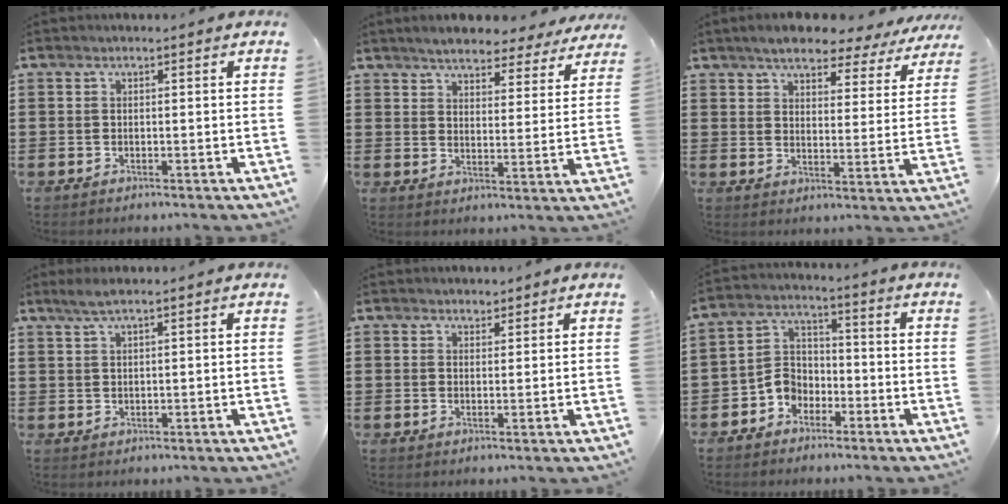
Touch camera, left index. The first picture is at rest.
{"total": 5.1, "force": [4.9, 0.5, 1.1], "torque": [-0.043, -0.022, 0.086]}
{"total": 6.0, "force": [5.5, 1.1, 2.0], "torque": [-0.056, -0.025, 0.094]}
{"total": 2.1, "force": [1.4, 0.0, 1.6], "torque": [-0.032, 0.002, 0.026]}
{"total": 1.5, "force": [1.4, 0.6, 0.0], "torque": [-0.003, 0.005, 0.027]}
{"total": 4.9, "force": [-3.4, 3.3, 1.5], "torque": [-0.048, 0.005, -0.073]}